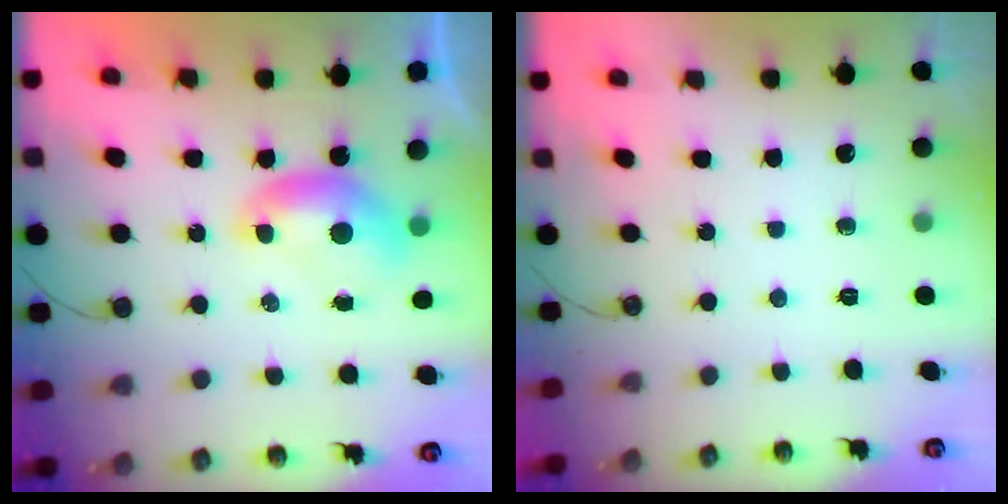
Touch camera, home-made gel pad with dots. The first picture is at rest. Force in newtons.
{"total": 0.0}